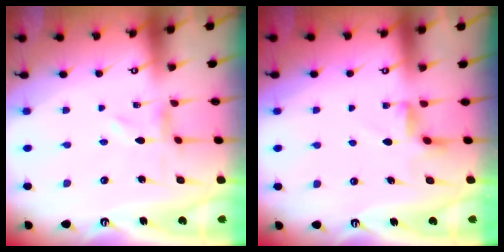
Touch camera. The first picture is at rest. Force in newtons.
{"total": 2.9, "press": 2.8, "slide": 0.5}